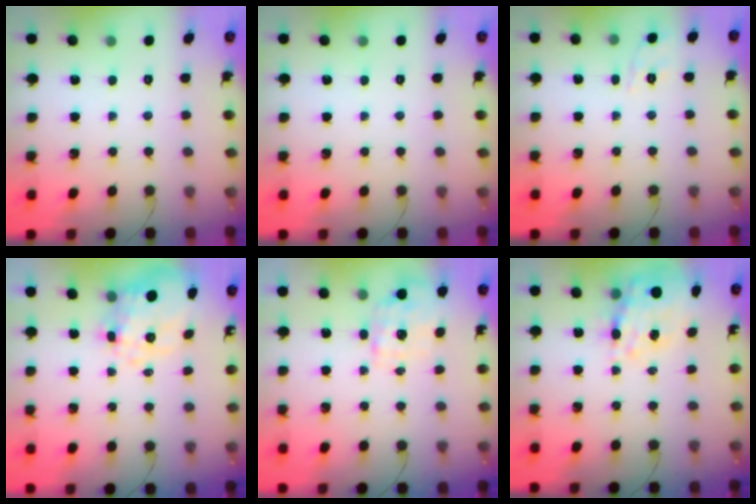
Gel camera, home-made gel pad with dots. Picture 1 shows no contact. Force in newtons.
{"total": 0.0}
{"total": 1.8, "press": 0.5, "slide": 1.7}
{"total": 13.1, "press": 12.9, "slide": 2.3}
{"total": 1.7, "press": 1.6, "slide": 0.5}
{"total": 15.2, "press": 14.7, "slide": 3.9}